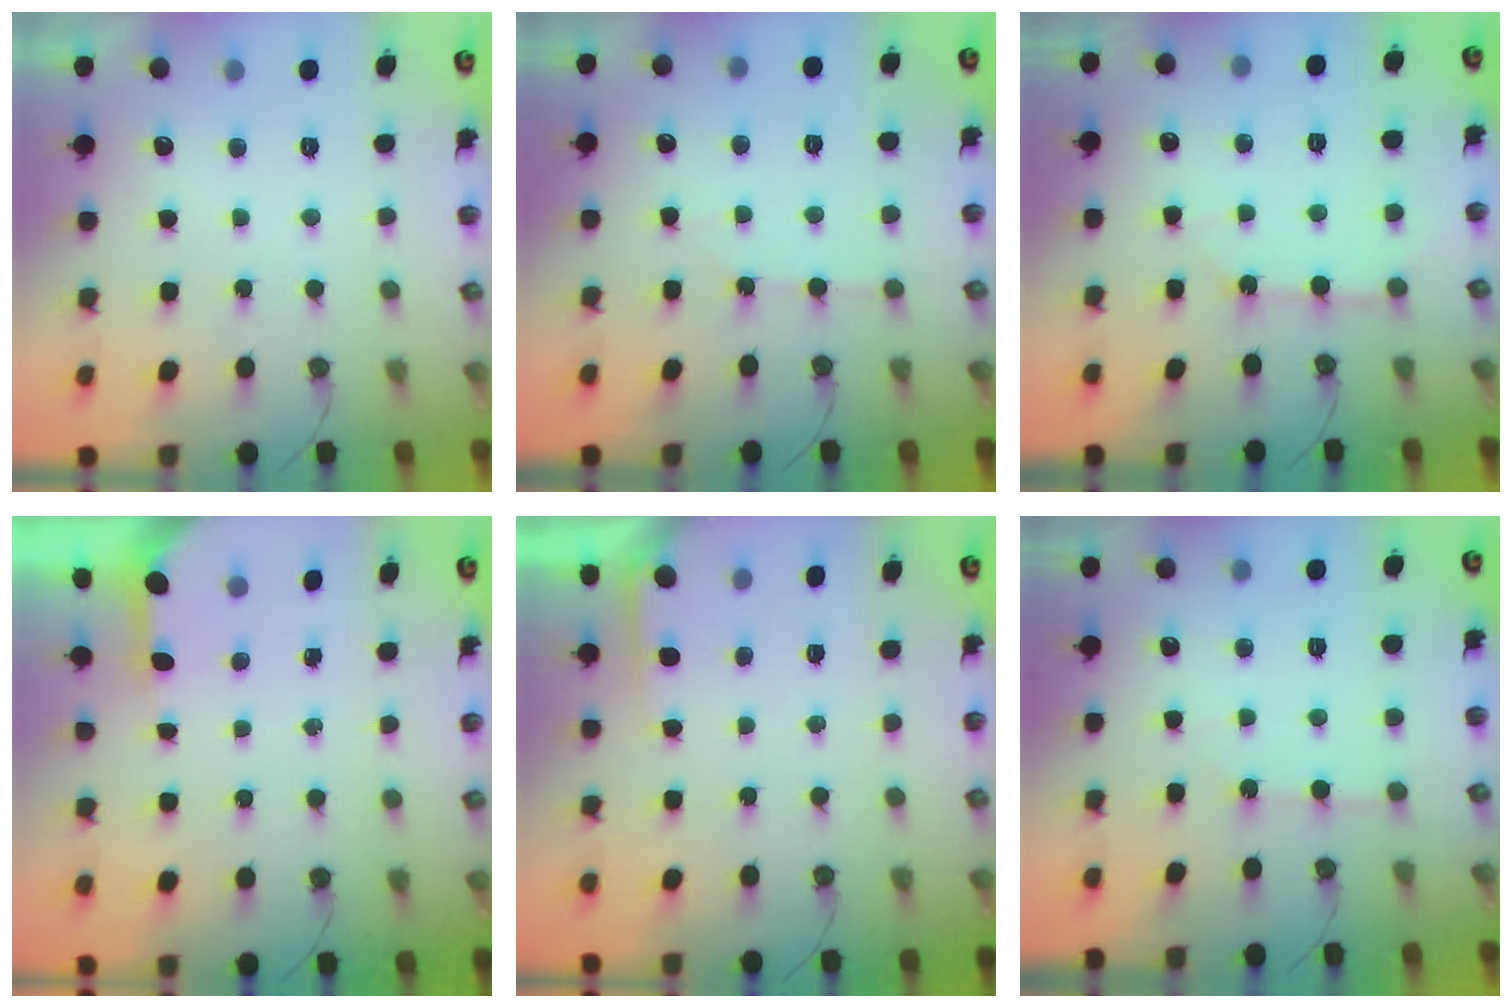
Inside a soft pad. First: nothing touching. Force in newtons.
{"total": 3.6, "press": 3.6, "slide": 0.6}
{"total": 5.9, "press": 5.9, "slide": 0.5}
{"total": 3.3, "press": 3.3, "slide": 0.3}
{"total": 2.7, "press": 2.7, "slide": 0.3}
{"total": 3.7, "press": 3.7, "slide": 0.6}